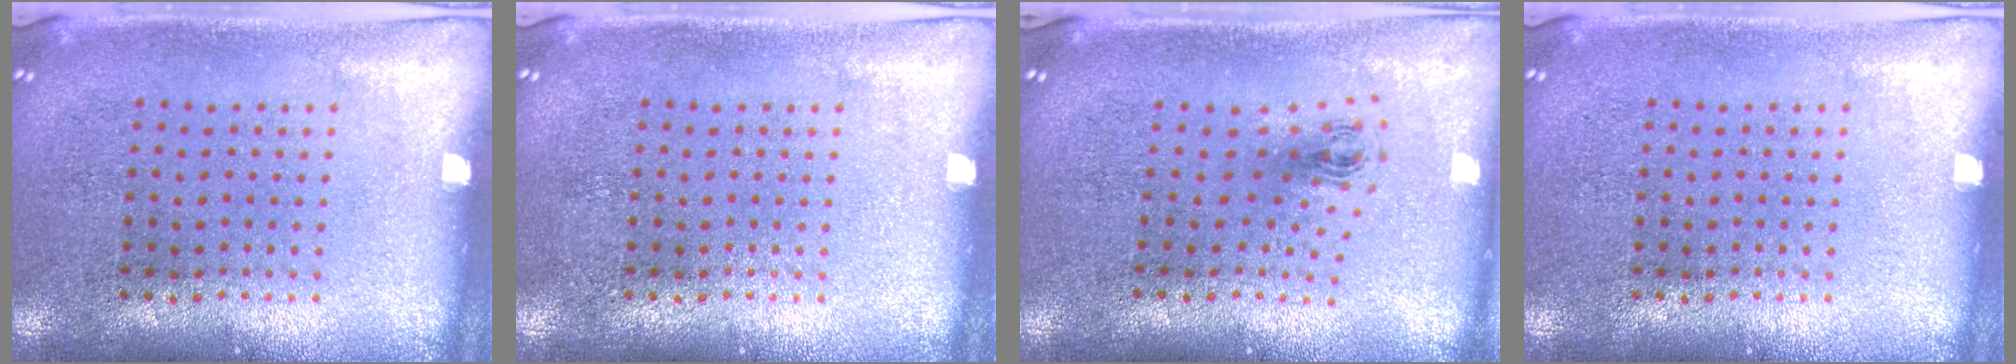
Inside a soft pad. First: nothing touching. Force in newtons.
{"total": 0.0}
{"total": 0.9, "press": 0.4, "slide": 0.8}
{"total": 0.0}